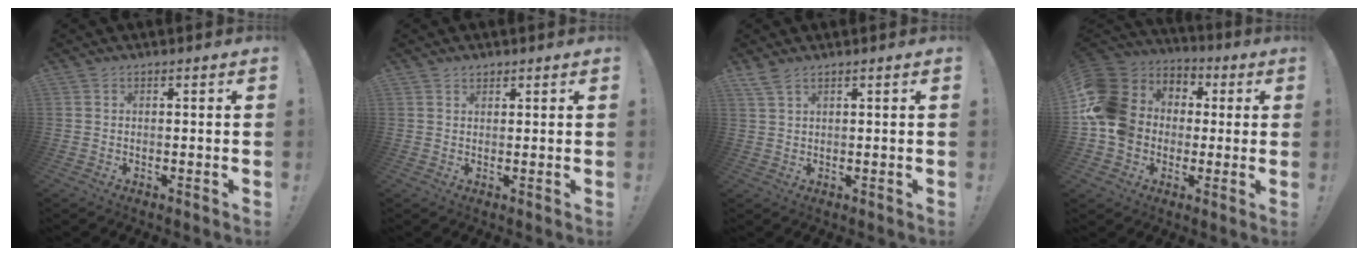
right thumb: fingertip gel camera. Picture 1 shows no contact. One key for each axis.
{"total": 1.5, "fx": 1.2, "fy": 0.8, "fz": 0.4, "tx": 0.002, "ty": -0.008, "tz": 0.022}
{"total": 3.1, "fx": 2.2, "fy": 0.8, "fz": 2.0, "tx": -0.049, "ty": -0.004, "tz": 0.043}
{"total": 16.7, "fx": -0.1, "fy": 14.8, "fz": 7.8, "tx": -0.136, "ty": 0.013, "tz": 0.017}